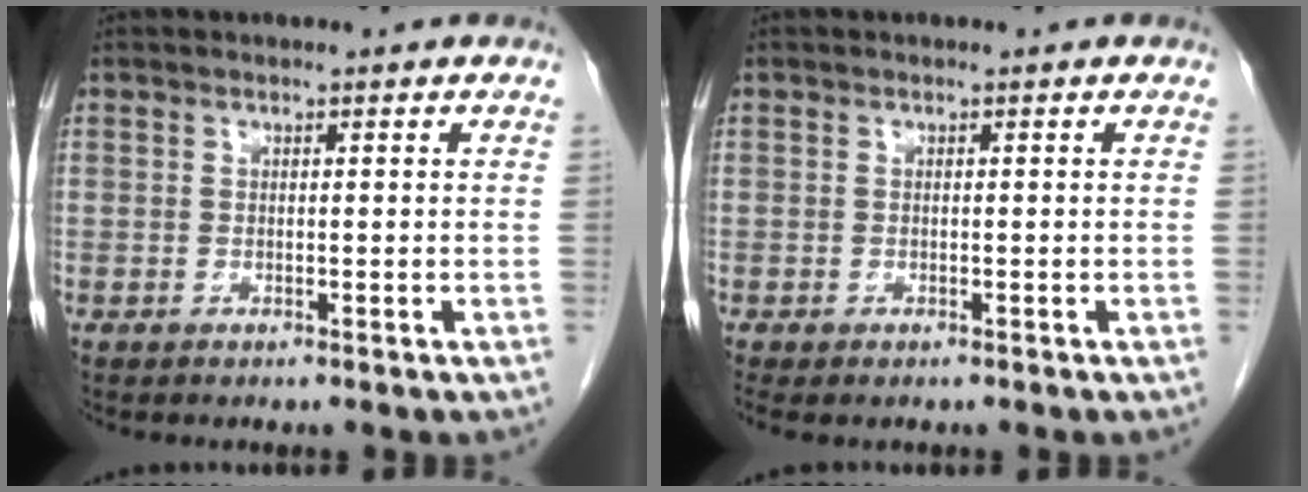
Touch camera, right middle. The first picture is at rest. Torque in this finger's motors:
{"motor_torque": [0.22, -0.09, 0.02, 0.04]}